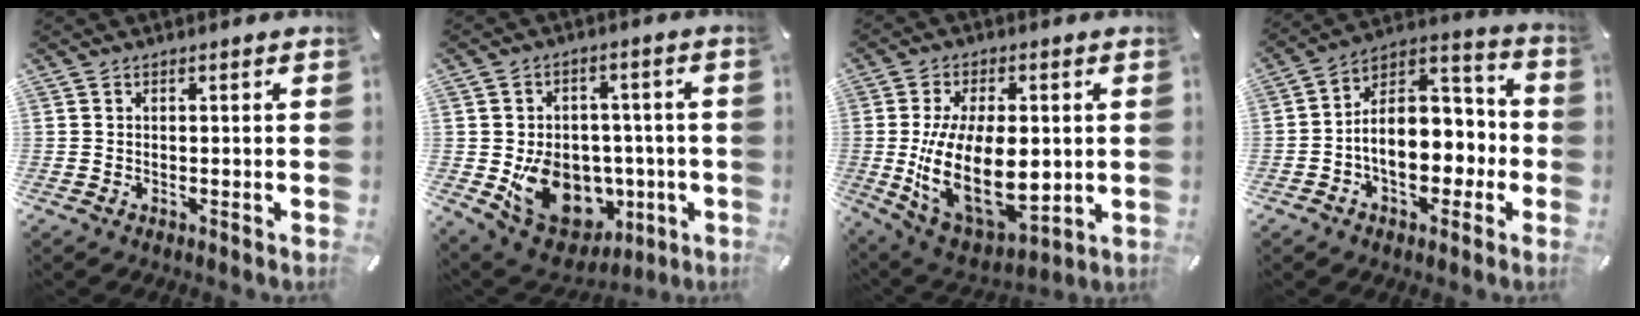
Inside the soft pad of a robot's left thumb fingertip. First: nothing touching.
{"total": 15.3, "force": [-3.1, 13.1, 7.3], "torque": [-0.104, 0.005, -0.034]}
{"total": 21.5, "force": [-0.1, 12.7, 17.4], "torque": [-0.320, -0.022, 0.010]}
{"total": 14.9, "force": [-2.4, 11.1, 9.7], "torque": [-0.132, -0.001, -0.040]}